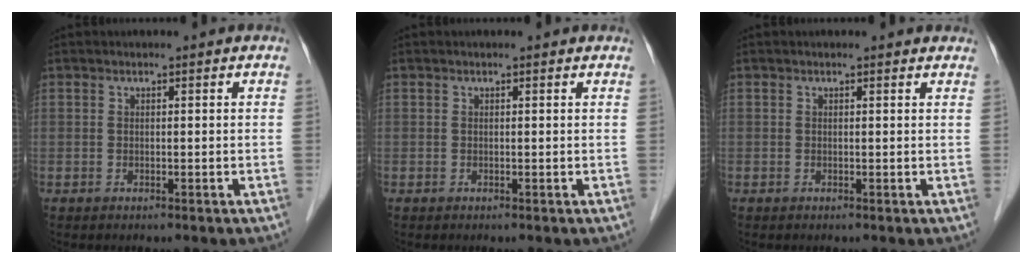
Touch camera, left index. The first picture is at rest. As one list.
[{"total": 0.7, "force": [0.7, 0.2, 0.2], "torque": [-0.008, 0.003, 0.001]}, {"total": 2.1, "force": [1.9, 0.7, 0.5], "torque": [-0.013, 0.007, 0.008]}]